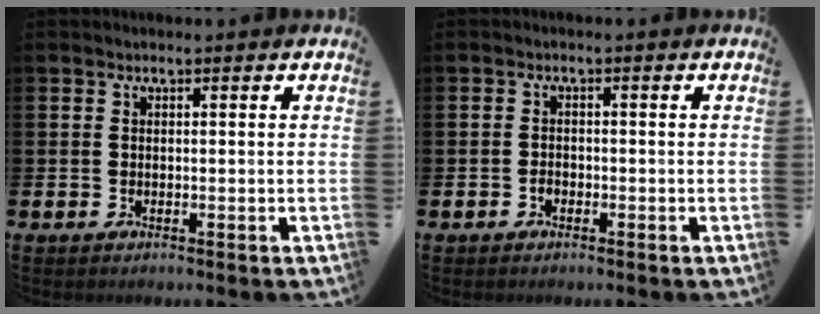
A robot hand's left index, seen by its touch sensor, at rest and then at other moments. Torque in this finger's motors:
{"motor_torque": [0.30, 0.24, 0.02, 0.03]}